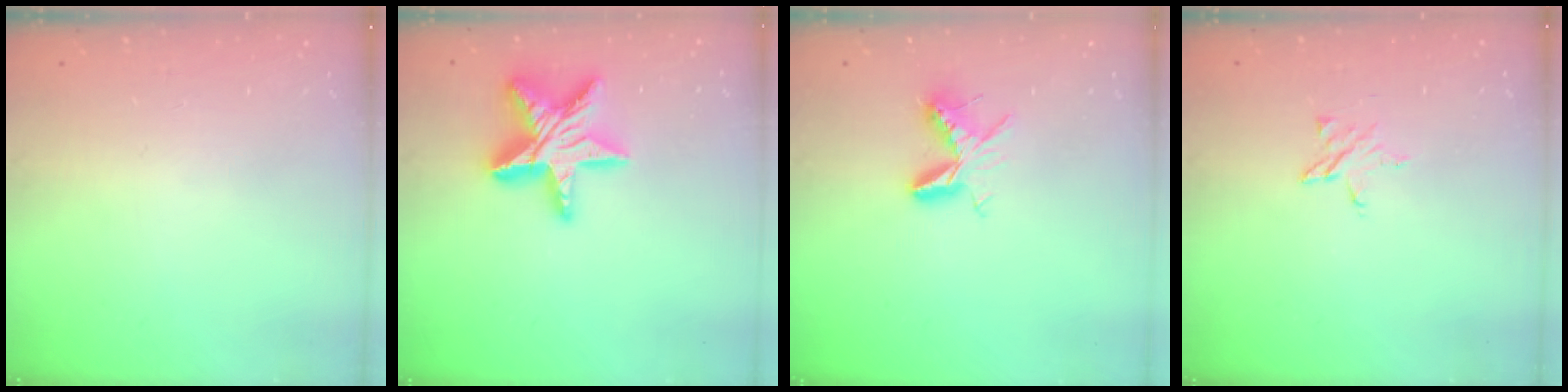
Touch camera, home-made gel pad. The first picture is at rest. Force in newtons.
{"total": 17.6, "press": 17.6, "slide": 1.4}
{"total": 6.2, "press": 6.2, "slide": 0.7}
{"total": 3.1, "press": 3.0, "slide": 0.3}